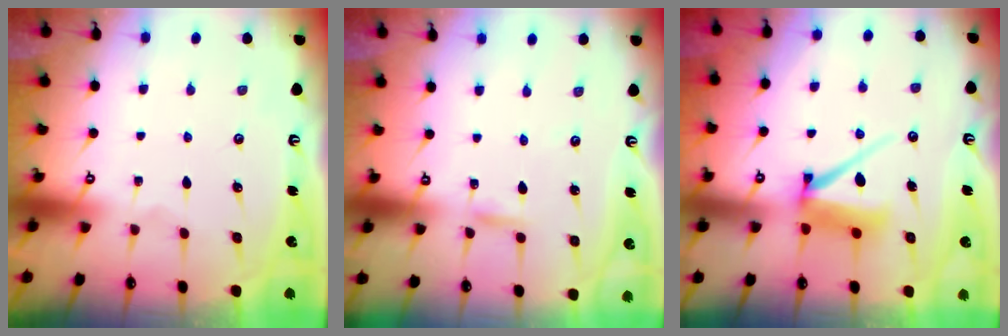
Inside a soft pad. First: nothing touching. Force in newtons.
{"total": 2.8, "press": 2.8, "slide": 0.3}
{"total": 8.8, "press": 8.7, "slide": 1.0}